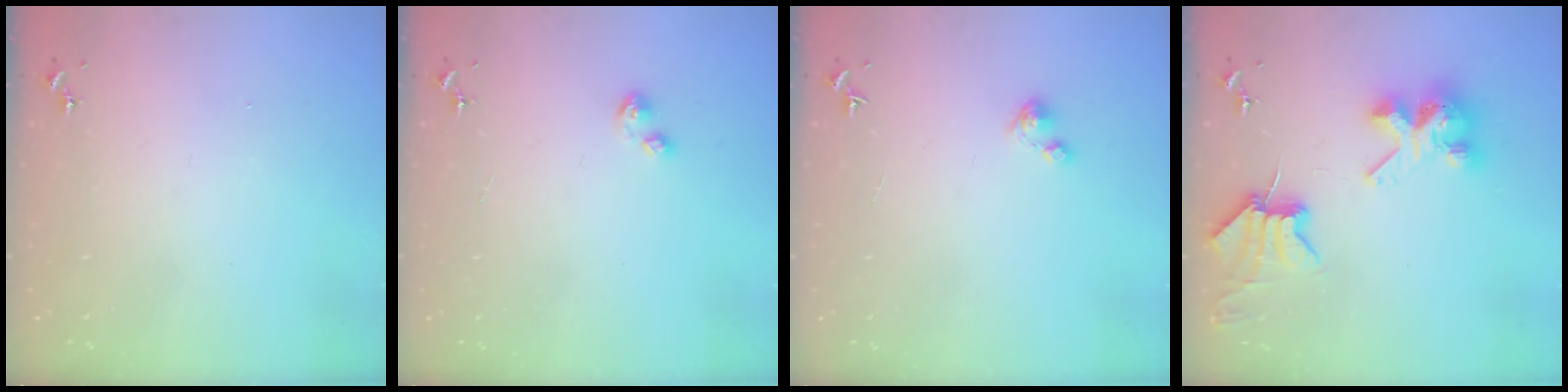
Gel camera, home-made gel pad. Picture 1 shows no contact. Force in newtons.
{"total": 2.2, "press": 2.2, "slide": 0.2}
{"total": 3.0, "press": 3.0, "slide": 0.2}
{"total": 9.0, "press": 9.0, "slide": 1.0}